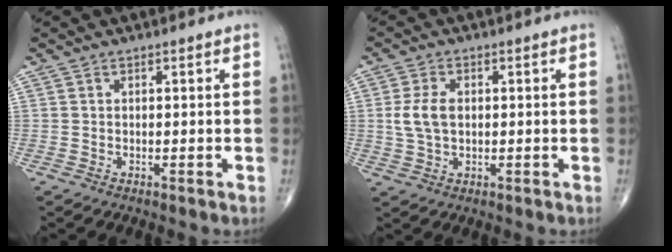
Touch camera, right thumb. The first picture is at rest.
{"total": 5.4, "force": [0.4, 3.4, 4.2], "torque": [-0.087, 0.004, 0.009]}